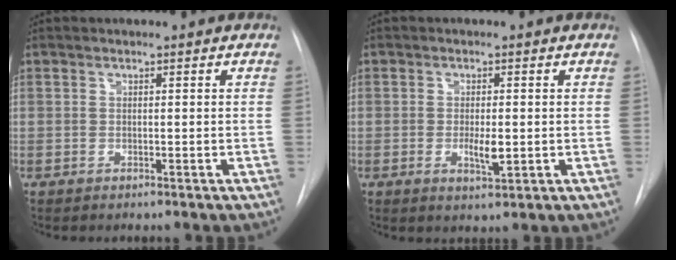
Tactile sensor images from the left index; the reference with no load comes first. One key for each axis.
{"total": 3.3, "fx": -0.4, "fy": 1.0, "fz": 3.1, "tx": -0.054, "ty": -0.004, "tz": -0.004}